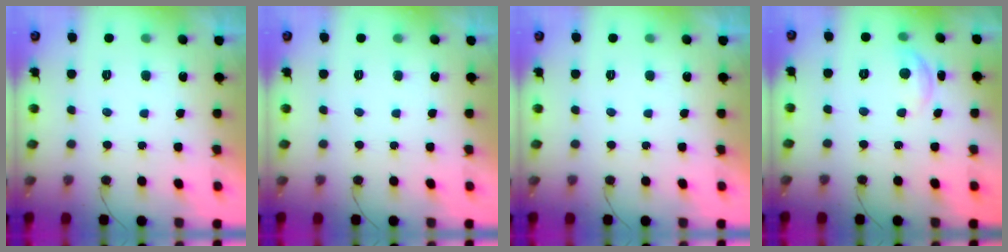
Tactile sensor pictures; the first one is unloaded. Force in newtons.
{"total": 0.0}
{"total": 0.0}
{"total": 6.0, "press": 5.9, "slide": 0.5}